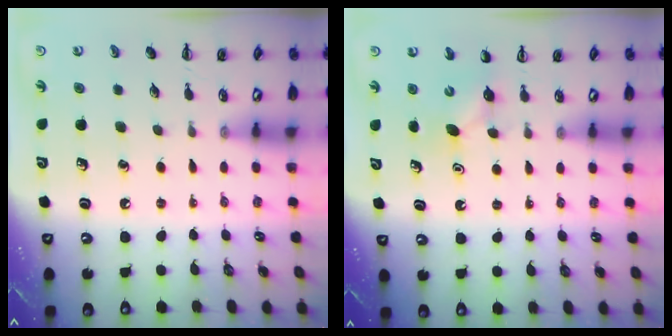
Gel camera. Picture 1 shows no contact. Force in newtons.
{"total": 3.8, "press": 3.7, "slide": 0.8}